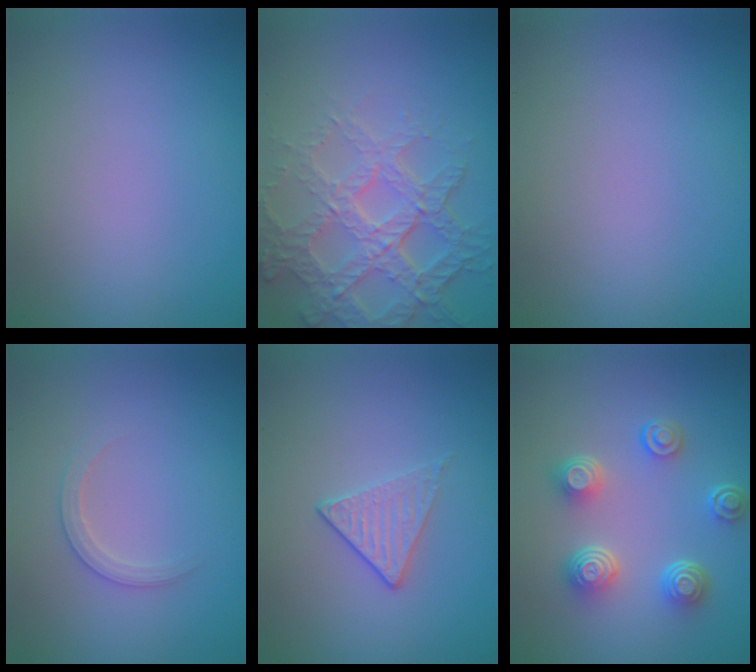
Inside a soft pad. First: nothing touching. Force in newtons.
{"total": 7.0, "press": 5.1, "slide": 4.8}
{"total": 0.0}
{"total": 1.6, "press": 1.6, "slide": 0.1}
{"total": 1.7, "press": 1.4, "slide": 1.0}
{"total": 4.7, "press": 3.5, "slide": 3.1}